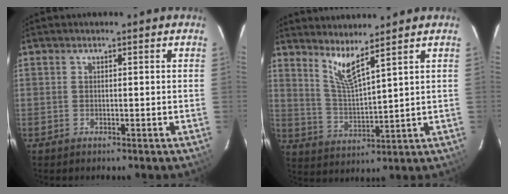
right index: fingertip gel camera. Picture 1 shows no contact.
{"total": 6.2, "force": [4.9, -0.1, 3.9], "torque": [-0.077, -0.012, 0.100]}